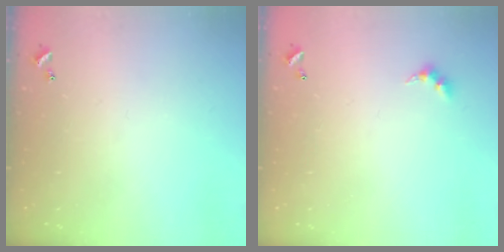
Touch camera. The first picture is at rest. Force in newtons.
{"total": 3.0, "press": 2.9, "slide": 0.5}